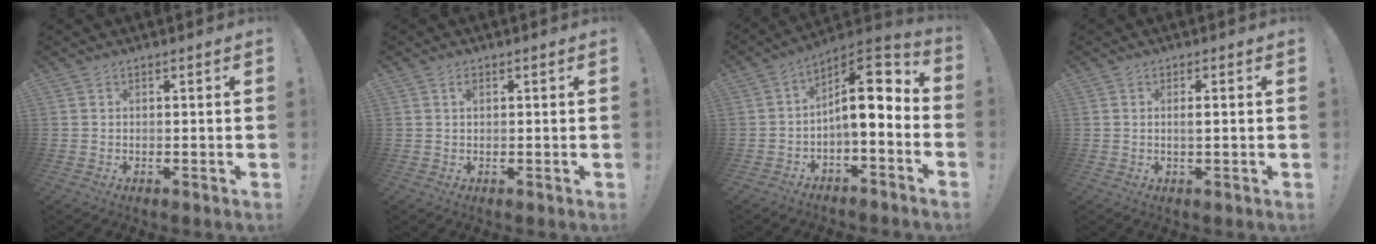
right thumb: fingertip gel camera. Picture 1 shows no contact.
{"total": 1.1, "force": [0.5, 0.7, 0.7], "torque": [-0.005, -0.003, 0.007]}
{"total": 11.2, "force": [0.7, 4.9, 10.0], "torque": [-0.141, -0.008, 0.013]}
{"total": 1.8, "force": [0.1, 0.2, 1.7], "torque": [-0.026, -0.004, -0.001]}